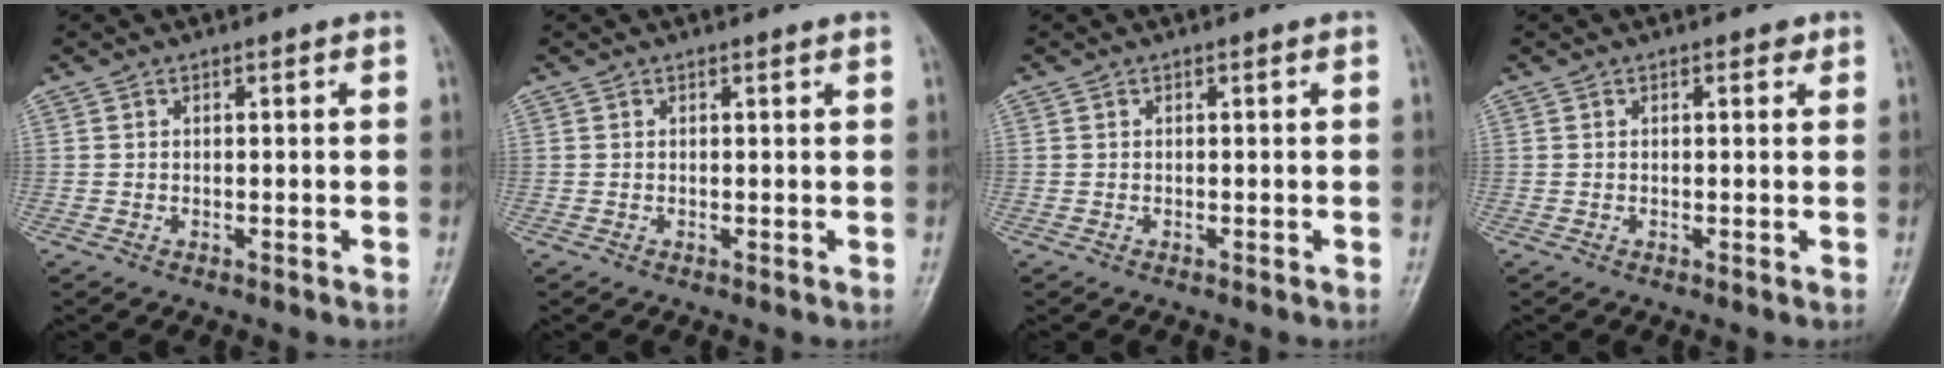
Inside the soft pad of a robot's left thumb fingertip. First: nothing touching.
{"total": 0.5, "force": [0.5, 0.0, 0.3], "torque": [-0.008, -0.001, 0.007]}
{"total": 0.0}
{"total": 1.2, "force": [0.6, 0.7, 0.7], "torque": [-0.003, -0.001, 0.004]}